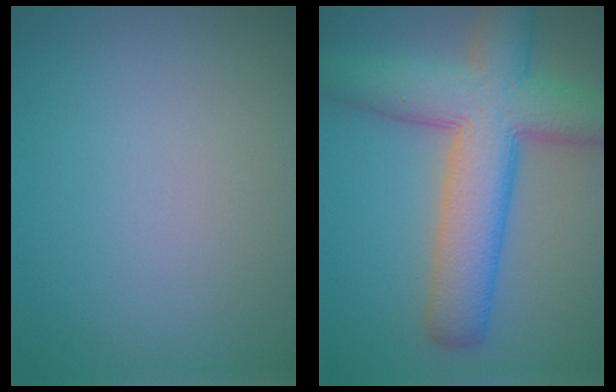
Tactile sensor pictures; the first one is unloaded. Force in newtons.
{"total": 10.1, "press": 10.1, "slide": 0.3}